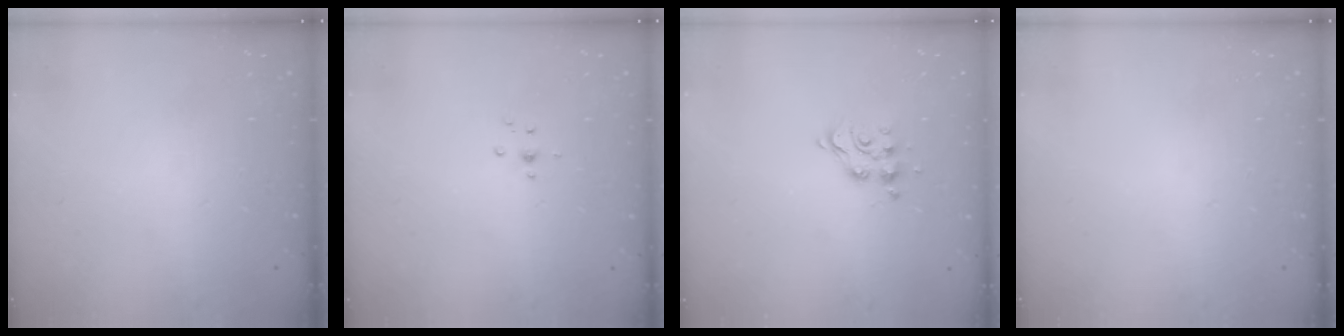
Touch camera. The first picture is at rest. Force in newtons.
{"total": 3.0, "press": 2.9, "slide": 0.9}
{"total": 8.0, "press": 8.0, "slide": 0.5}
{"total": 0.0}